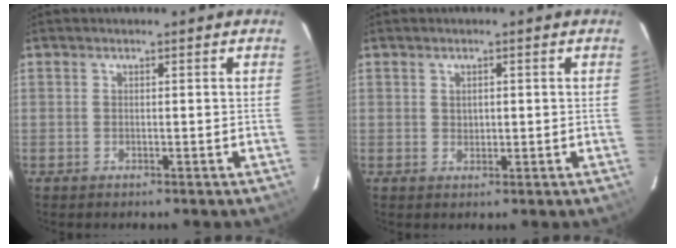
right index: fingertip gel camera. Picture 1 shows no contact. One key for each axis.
{"total": 1.4, "fx": 0.4, "fy": 1.1, "fz": 0.7, "tx": -0.010, "ty": 0.004, "tz": 0.008}